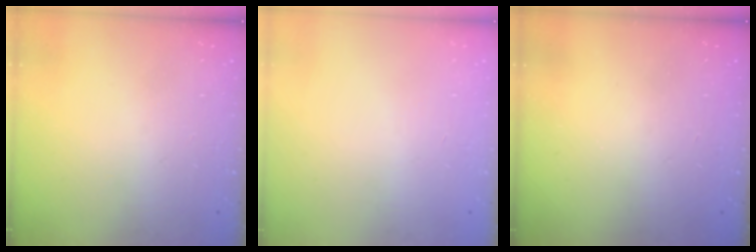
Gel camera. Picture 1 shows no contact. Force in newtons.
{"total": 0.0}
{"total": 0.0}